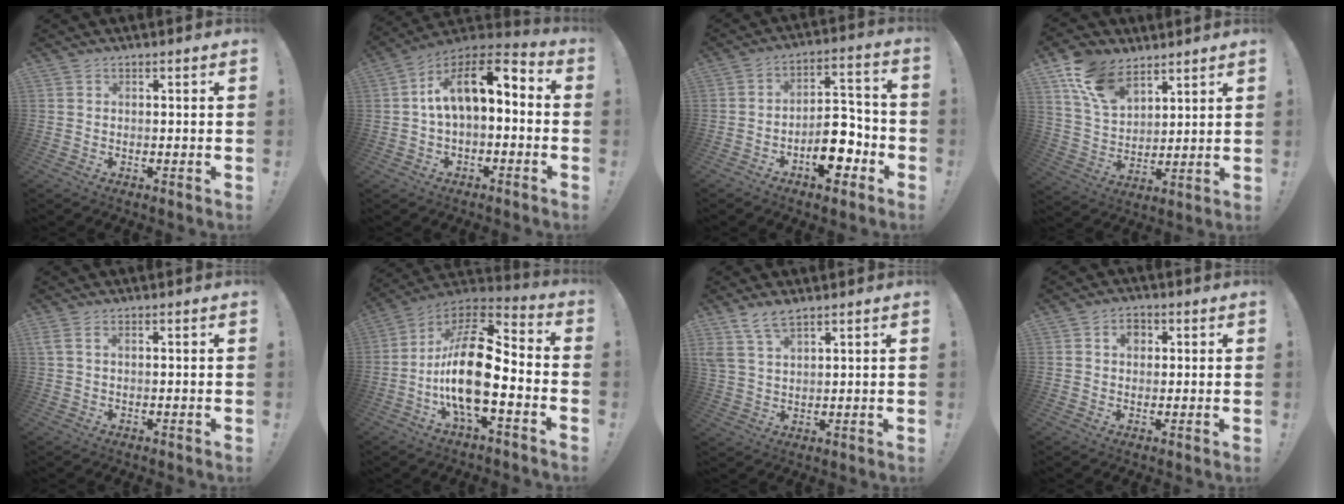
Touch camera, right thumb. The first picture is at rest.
{"total": 12.0, "force": [2.0, 6.2, 10.1], "torque": [-0.160, 0.004, 0.035]}
{"total": 10.5, "force": [-4.7, 4.9, 7.9], "torque": [-0.115, 0.025, -0.082]}
{"total": 13.6, "force": [8.9, 7.9, 6.6], "torque": [-0.122, -0.045, 0.170]}
{"total": 1.7, "force": [0.6, 0.3, 1.6], "torque": [-0.032, 0.000, 0.011]}
{"total": 21.2, "force": [-4.2, 8.7, 18.8], "torque": [-0.364, 0.020, -0.072]}
{"total": 6.6, "force": [4.9, 2.8, 3.4], "torque": [-0.068, -0.016, 0.096]}
{"total": 4.1, "force": [1.3, 3.1, 2.2], "torque": [-0.020, -0.001, 0.018]}